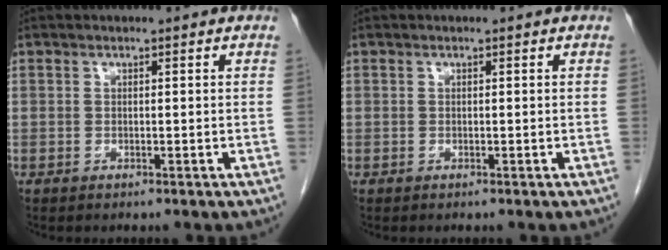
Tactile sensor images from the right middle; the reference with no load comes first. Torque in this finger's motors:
{"motor_torque": [0.24, -0.54, 0.05, 0.04]}